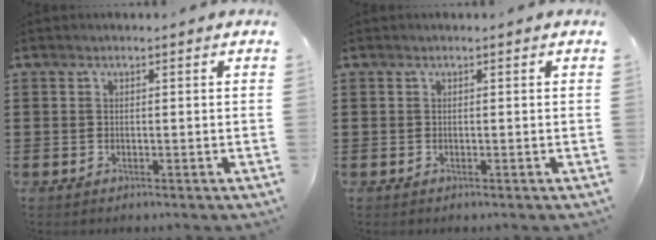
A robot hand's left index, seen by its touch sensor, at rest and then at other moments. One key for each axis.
{"total": 0.0}